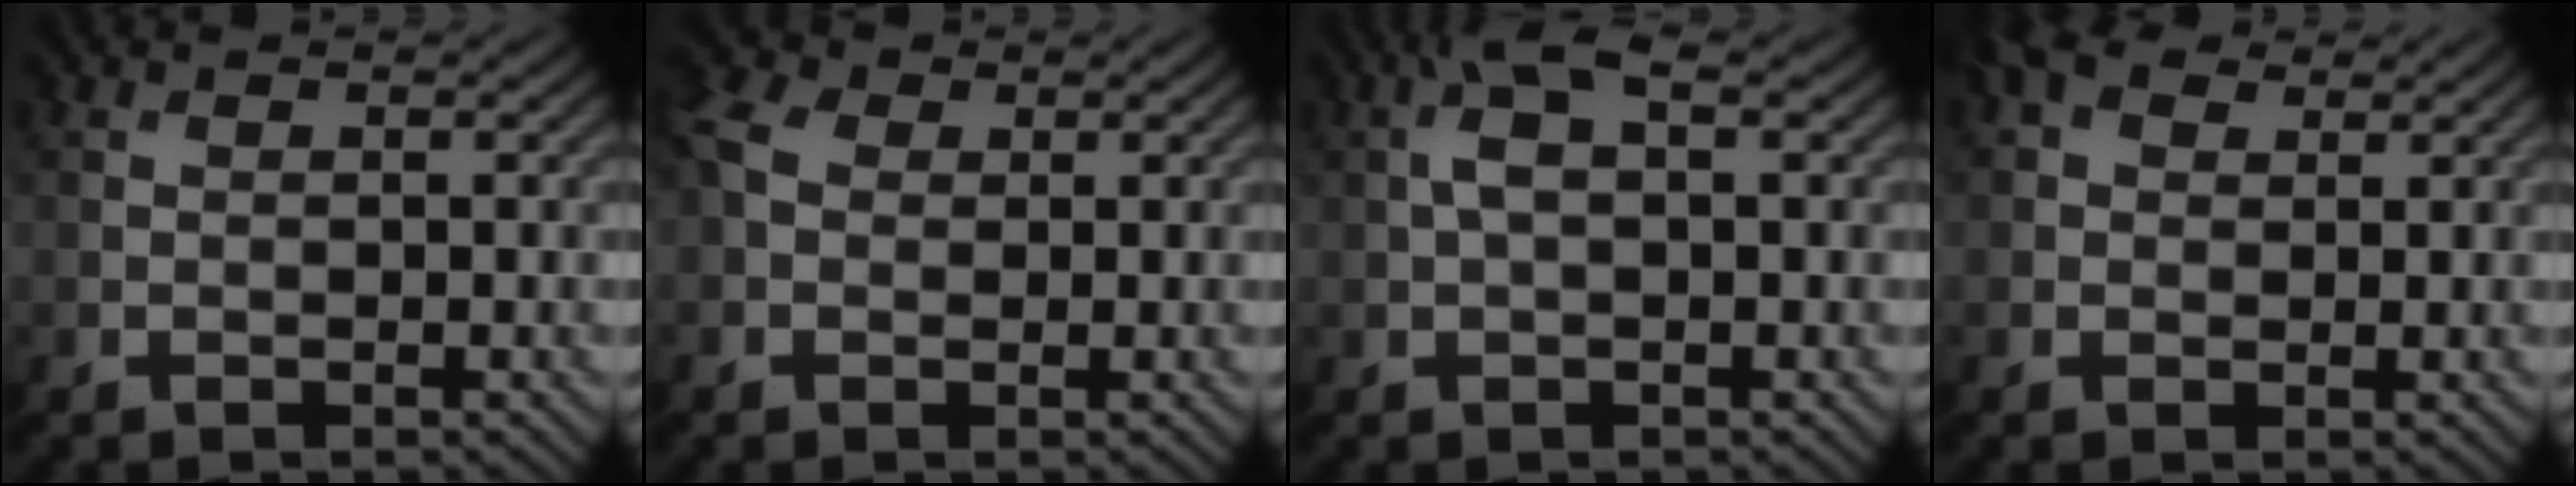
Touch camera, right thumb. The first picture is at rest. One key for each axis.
{"total": 4.2, "fx": 0.5, "fy": 3.3, "fz": 2.7, "tx": -0.075, "ty": 0.010, "tz": -0.002}
{"total": 4.0, "fx": 0.9, "fy": 1.5, "fz": 3.6, "tx": -0.083, "ty": 0.013, "tz": 0.014}
{"total": 3.9, "fx": 2.1, "fy": 2.5, "fz": 2.1, "tx": -0.043, "ty": 0.010, "tz": 0.032}